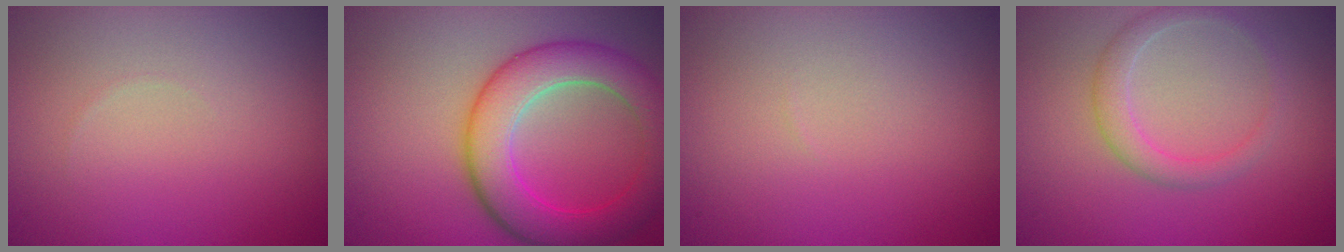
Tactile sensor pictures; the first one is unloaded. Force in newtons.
{"total": 7.4, "press": 7.4, "slide": 0.4}
{"total": 0.0}
{"total": 2.2, "press": 2.2, "slide": 0.1}